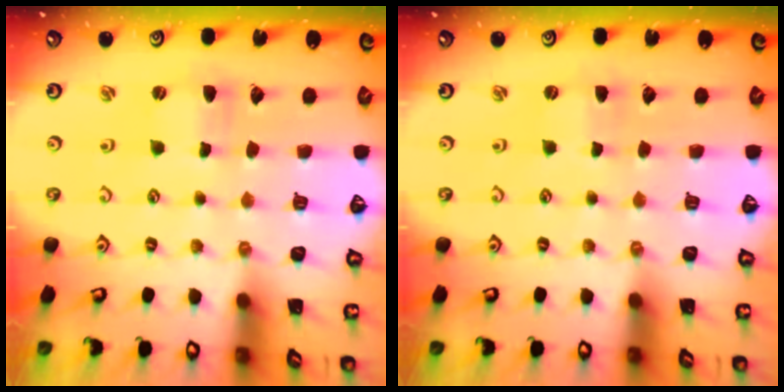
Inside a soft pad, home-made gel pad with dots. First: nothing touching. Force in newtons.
{"total": 1.9, "press": 1.9, "slide": 0.2}